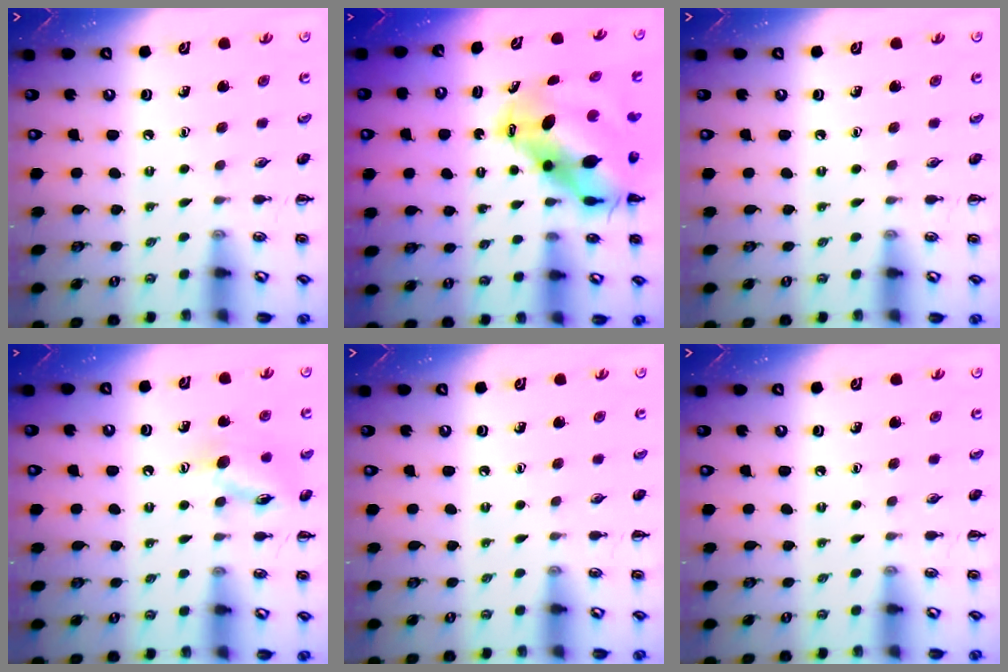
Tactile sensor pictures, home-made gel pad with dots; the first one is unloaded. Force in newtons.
{"total": 11.3, "press": 11.0, "slide": 2.6}
{"total": 0.0}
{"total": 11.7, "press": 11.7, "slide": 0.8}
{"total": 0.0}
{"total": 0.0}